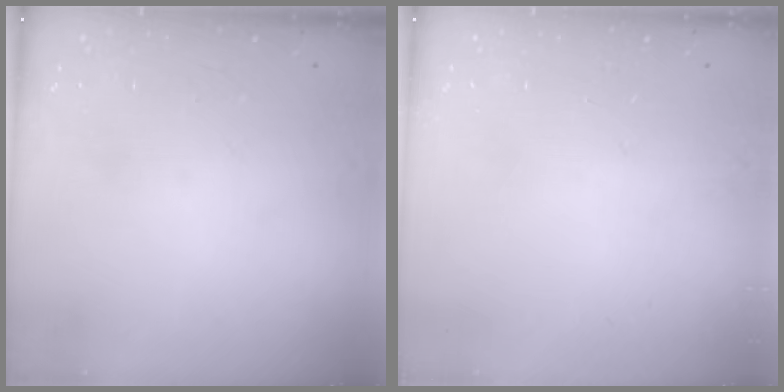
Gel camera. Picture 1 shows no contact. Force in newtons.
{"total": 0.0}